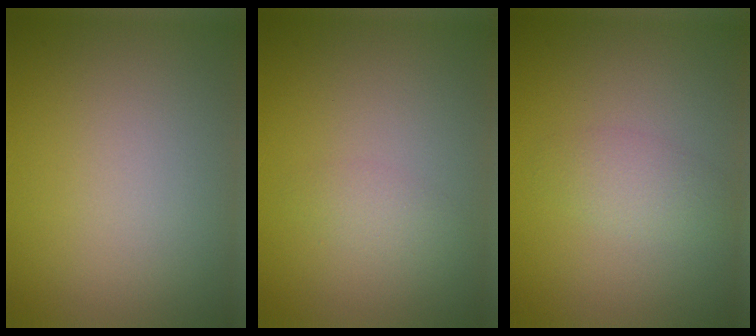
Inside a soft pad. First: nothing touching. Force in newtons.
{"total": 1.1, "press": 1.1, "slide": 0.1}
{"total": 1.8, "press": 1.8, "slide": 0.1}